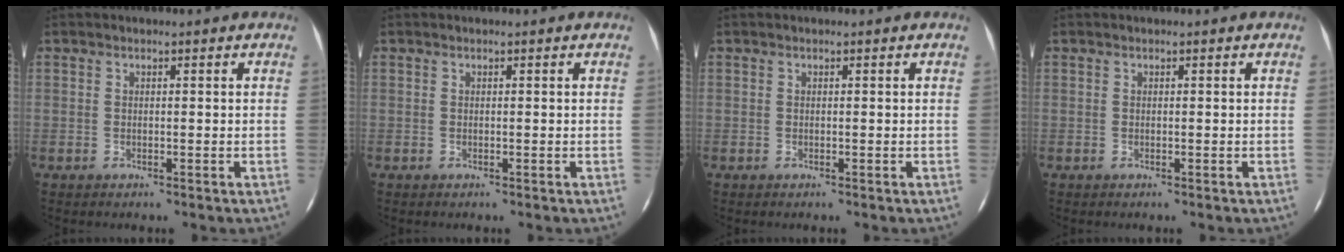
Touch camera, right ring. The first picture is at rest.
{"total": 0.0}
{"total": 0.0}
{"total": 0.0}